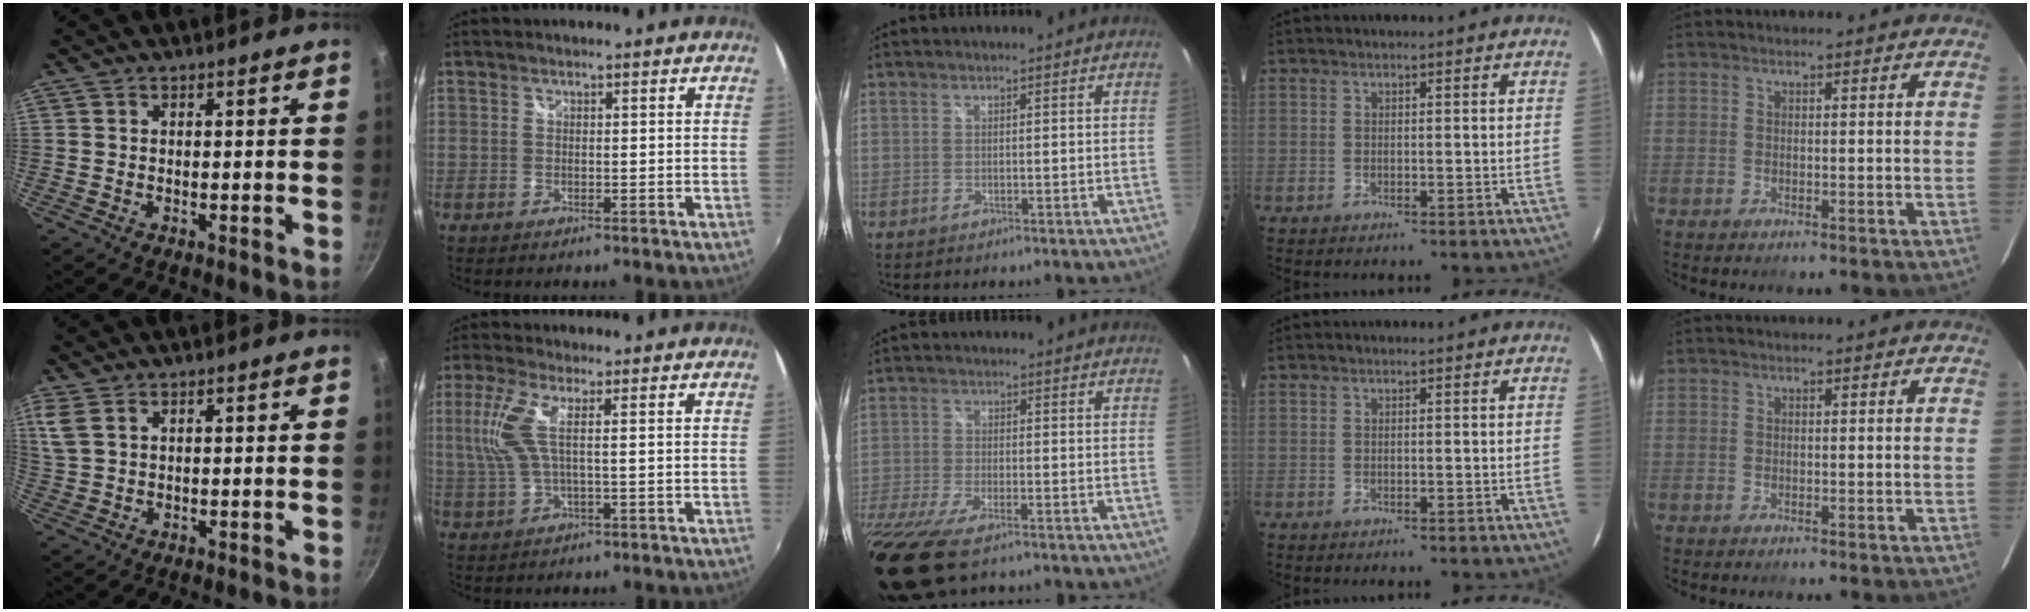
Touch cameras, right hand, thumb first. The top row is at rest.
{"thumb": {"total": 5.7, "force": [3.0, 3.1, 3.6], "torque": [-0.083, 0.008, 0.066]}, "index": {"total": 7.1, "force": [1.1, 1.4, 6.9], "torque": [-0.152, 0.004, 0.028]}, "middle": {"total": 15.2, "force": [-10.4, 4.9, 9.9], "torque": [-0.231, -0.069, -0.188]}}